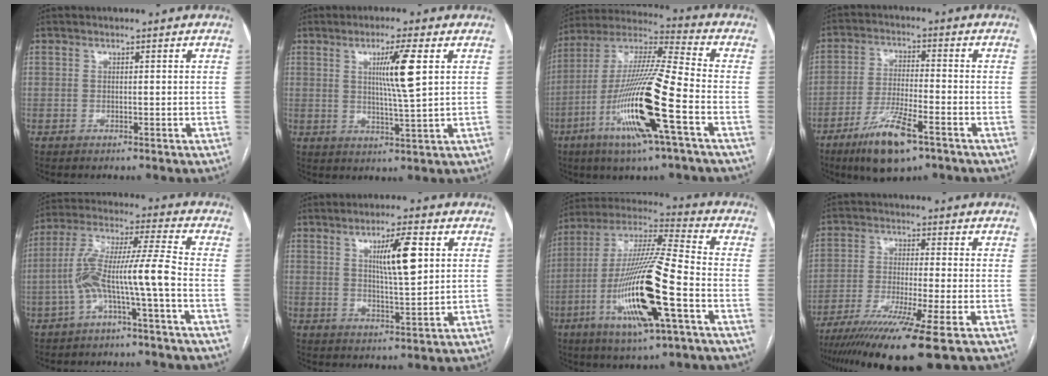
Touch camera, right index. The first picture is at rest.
{"total": 7.1, "force": [2.1, -0.7, 6.8], "torque": [-0.118, -0.007, 0.039]}
{"total": 19.0, "force": [-6.8, 0.3, 17.8], "torque": [-0.366, -0.020, -0.133]}
{"total": 10.5, "force": [-6.3, 2.0, 8.1], "torque": [-0.162, -0.019, -0.106]}
{"total": 10.2, "force": [-3.3, -0.4, 9.6], "torque": [-0.192, 0.033, -0.063]}
{"total": 7.8, "force": [2.5, 0.9, 7.3], "torque": [-0.124, 0.001, 0.044]}
{"total": 19.9, "force": [-6.4, 1.5, 18.8], "torque": [-0.387, -0.021, -0.119]}
{"total": 13.6, "force": [-9.2, -1.1, 10.0], "torque": [-0.183, -0.041, -0.152]}